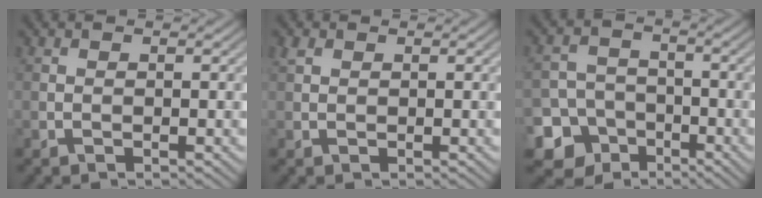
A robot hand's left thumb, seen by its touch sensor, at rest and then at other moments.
{"total": 1.2, "force": [0.8, 0.8, 0.5], "torque": [-0.012, 0.004, 0.016]}
{"total": 9.4, "force": [-5.1, 7.6, 2.0], "torque": [-0.051, -0.025, -0.112]}